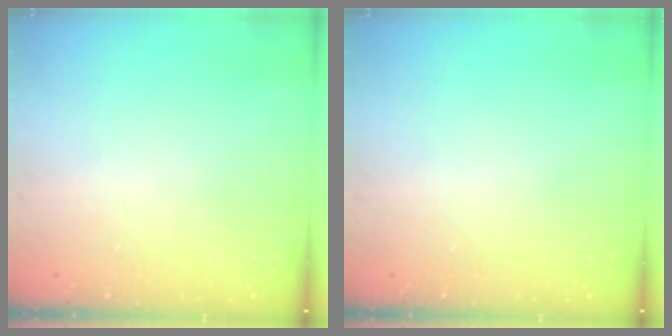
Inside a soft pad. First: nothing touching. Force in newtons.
{"total": 0.0}